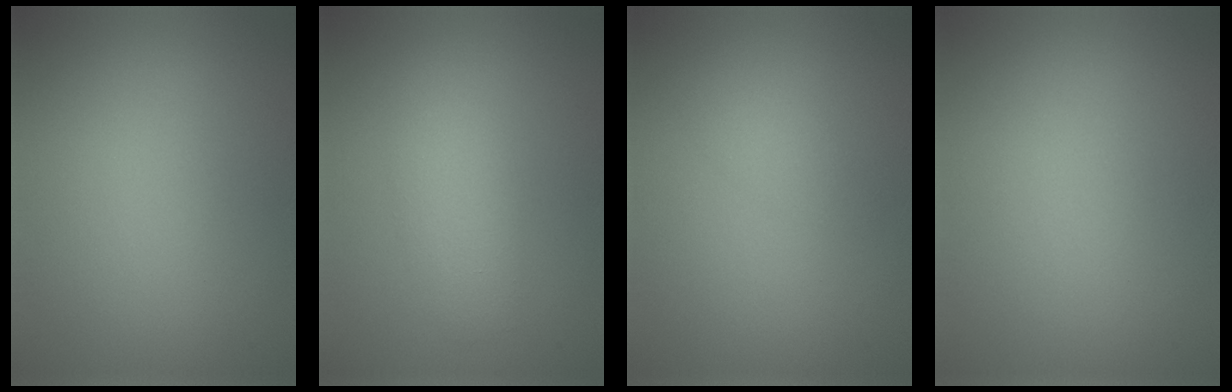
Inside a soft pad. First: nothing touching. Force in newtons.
{"total": 2.7, "press": 2.7, "slide": 0.2}
{"total": 1.1, "press": 1.1, "slide": 0.0}
{"total": 0.0}